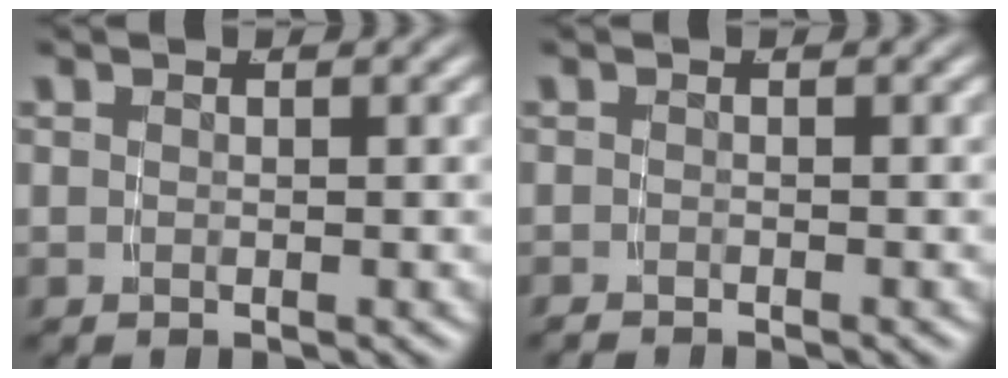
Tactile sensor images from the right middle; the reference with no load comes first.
{"total": 0.8, "force": [-0.8, 0.0, 0.0], "torque": [-0.001, -0.006, -0.013]}